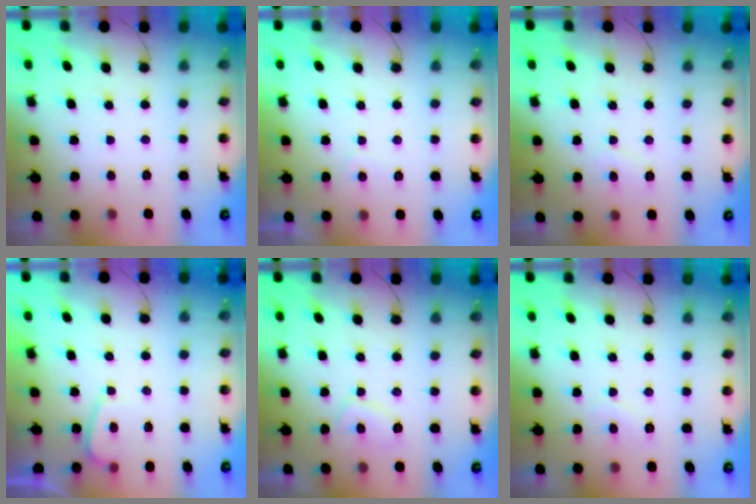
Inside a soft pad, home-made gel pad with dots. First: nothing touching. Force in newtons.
{"total": 1.5, "press": 1.3, "slide": 0.7}
{"total": 3.0, "press": 2.9, "slide": 0.3}
{"total": 1.6, "press": 1.5, "slide": 0.6}
{"total": 2.8, "press": 2.7, "slide": 0.9}
{"total": 2.1, "press": 2.1, "slide": 0.3}